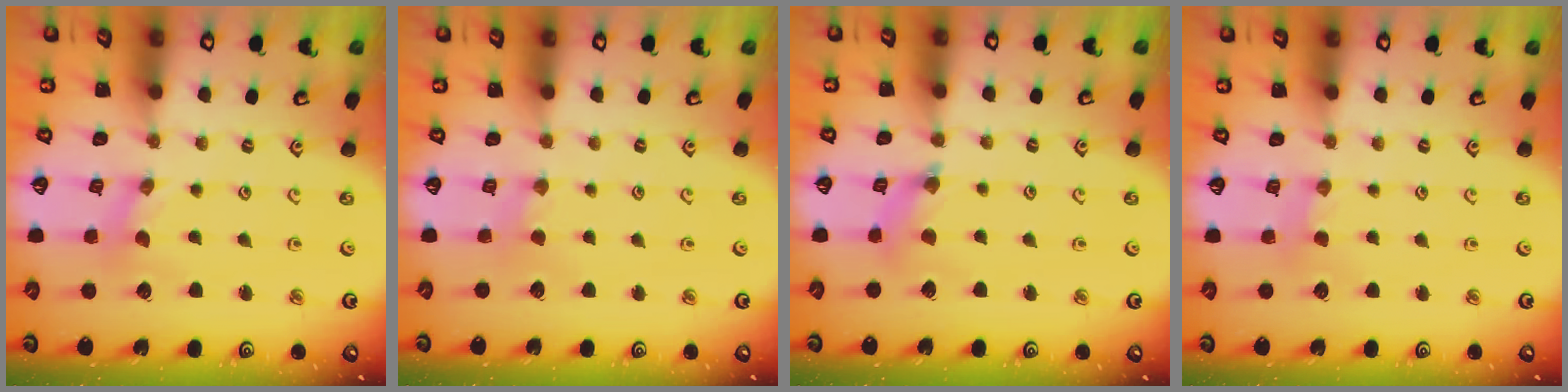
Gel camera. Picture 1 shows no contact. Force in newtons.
{"total": 1.2, "press": 1.2, "slide": 0.3}
{"total": 2.7, "press": 2.7, "slide": 0.3}
{"total": 1.9, "press": 1.9, "slide": 0.3}